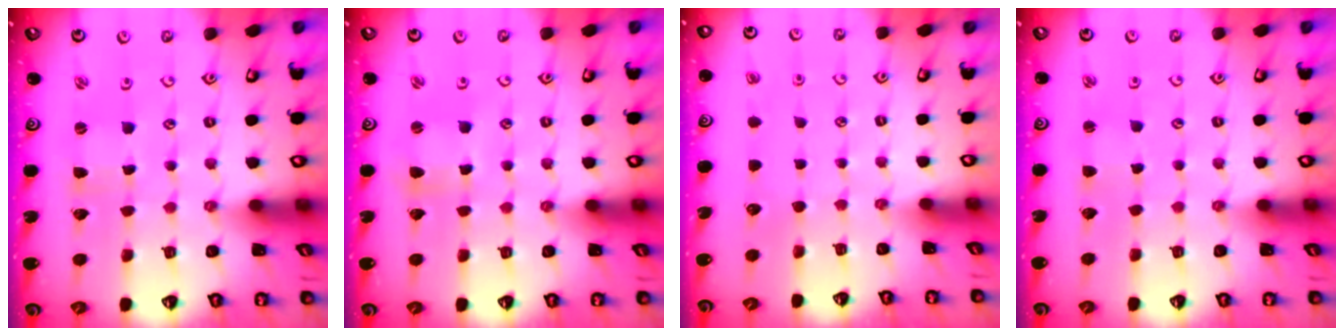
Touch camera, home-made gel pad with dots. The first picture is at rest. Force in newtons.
{"total": 2.3, "press": 2.3, "slide": 0.3}
{"total": 0.0}
{"total": 2.1, "press": 2.1, "slide": 0.2}